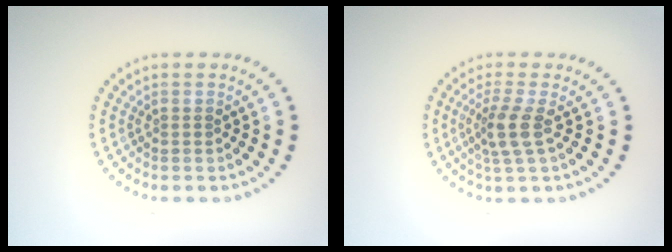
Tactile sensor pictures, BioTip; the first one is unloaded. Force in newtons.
{"total": 2.8, "press": 2.1, "slide": 1.9}